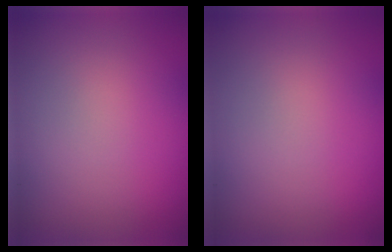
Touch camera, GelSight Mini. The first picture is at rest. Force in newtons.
{"total": 0.0}